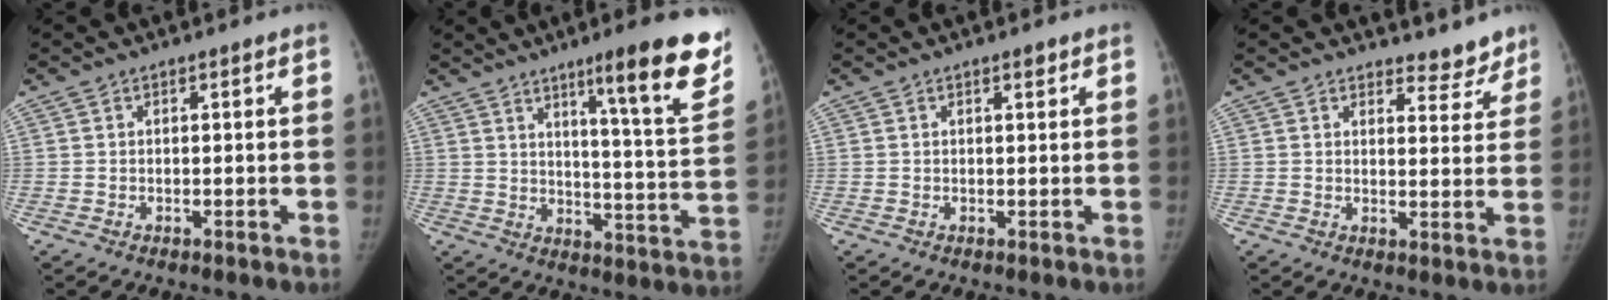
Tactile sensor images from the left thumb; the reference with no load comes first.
{"total": 17.8, "force": [10.7, 1.9, 14.1], "torque": [-0.161, -0.062, 0.153]}
{"total": 1.1, "force": [0.7, 0.3, 0.7], "torque": [-0.008, -0.002, 0.011]}
{"total": 5.5, "force": [4.9, 2.4, 0.8], "torque": [0.021, -0.038, 0.057]}